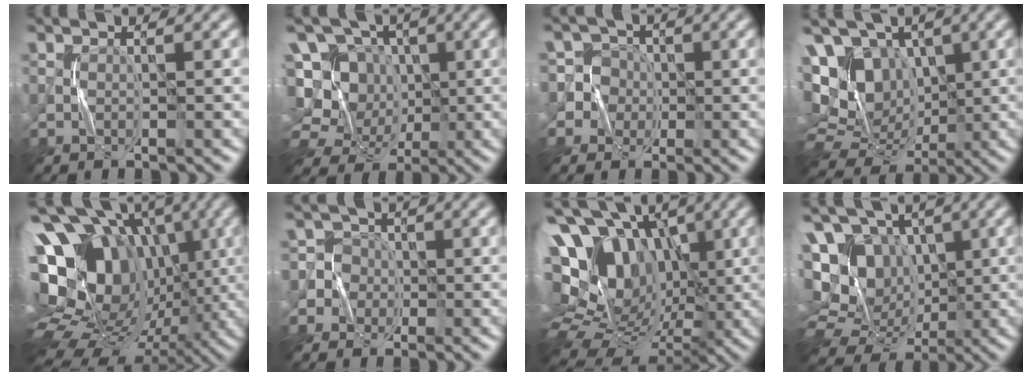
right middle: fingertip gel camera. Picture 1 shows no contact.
{"total": 11.2, "force": [0.1, 10.4, 4.3], "torque": [-0.125, 0.039, -0.026]}
{"total": 5.3, "force": [-0.2, 5.3, 0.6], "torque": [0.008, 0.027, -0.018]}
{"total": 16.7, "force": [3.5, 13.4, 9.3], "torque": [-0.201, 0.026, 0.051]}
{"total": 19.6, "force": [1.9, 14.2, 13.4], "torque": [-0.231, 0.018, 0.034]}
{"total": 4.1, "force": [-1.1, 3.9, 0.2], "torque": [0.024, 0.020, -0.039]}
{"total": 17.0, "force": [2.9, 12.8, 10.7], "torque": [-0.222, 0.021, 0.062]}
{"total": 16.1, "force": [2.7, 13.6, 8.1], "torque": [-0.196, 0.031, 0.039]}